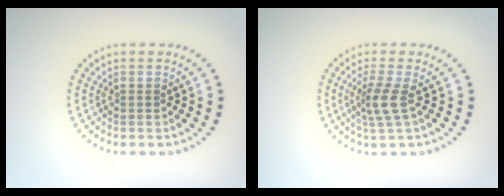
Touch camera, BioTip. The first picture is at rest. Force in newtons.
{"total": 2.4, "press": 1.8, "slide": 1.6}